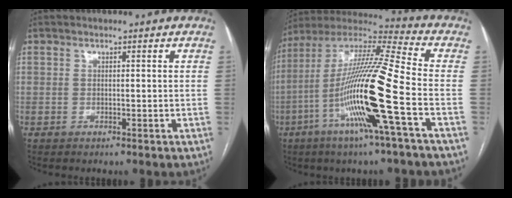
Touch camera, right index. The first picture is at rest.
{"total": 20.1, "force": [-6.1, -0.4, 19.2], "torque": [-0.387, -0.017, -0.128]}